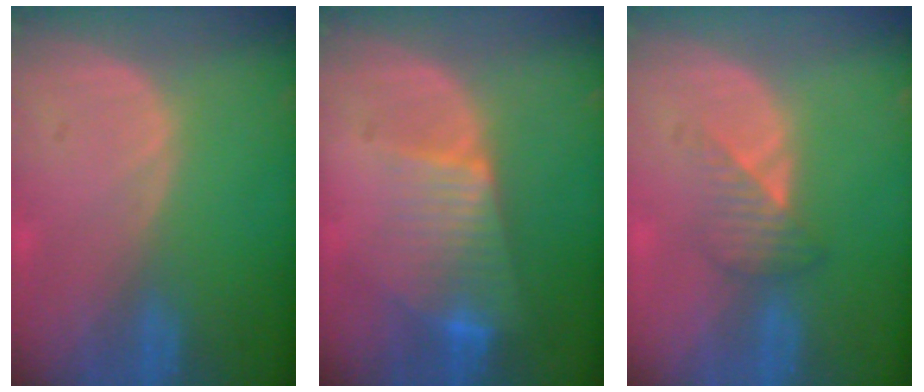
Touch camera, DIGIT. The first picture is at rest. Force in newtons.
{"total": 7.5, "press": 6.5, "slide": 3.7}
{"total": 3.4, "press": 3.1, "slide": 1.4}